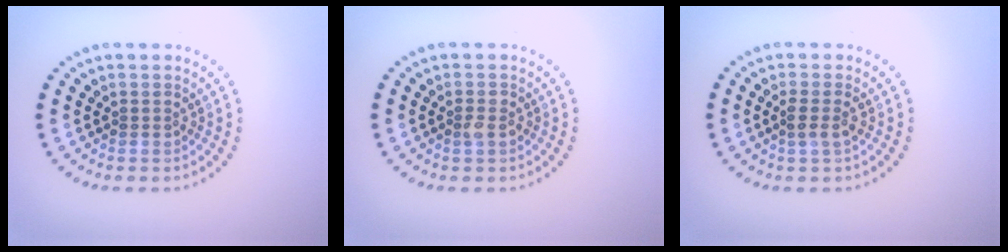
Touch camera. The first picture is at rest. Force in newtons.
{"total": 1.2, "press": 1.2, "slide": 0.1}
{"total": 1.6, "press": 1.3, "slide": 0.9}